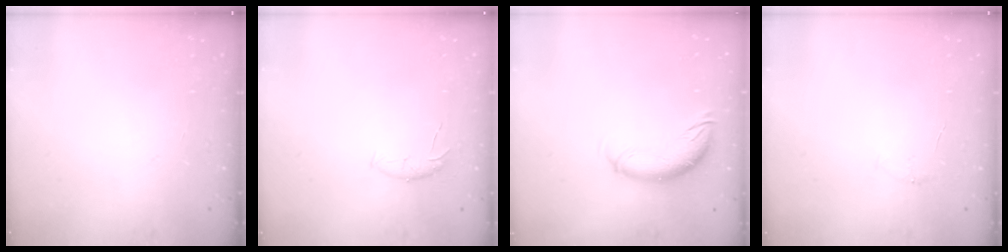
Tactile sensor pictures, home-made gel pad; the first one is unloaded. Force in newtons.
{"total": 6.0, "press": 5.8, "slide": 1.3}
{"total": 11.0, "press": 10.9, "slide": 1.6}
{"total": 3.8, "press": 3.6, "slide": 1.1}